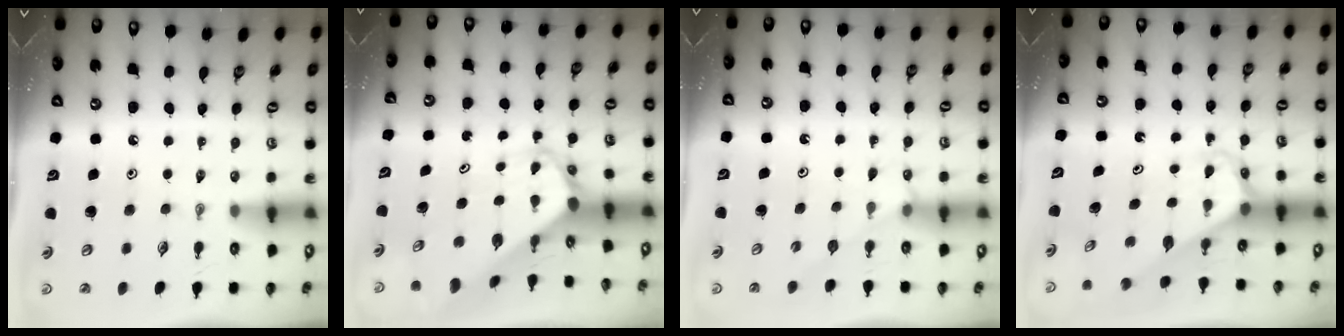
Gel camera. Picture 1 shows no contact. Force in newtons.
{"total": 3.0, "press": 2.9, "slide": 0.4}
{"total": 3.3, "press": 3.3, "slide": 0.4}
{"total": 3.2, "press": 3.2, "slide": 0.3}